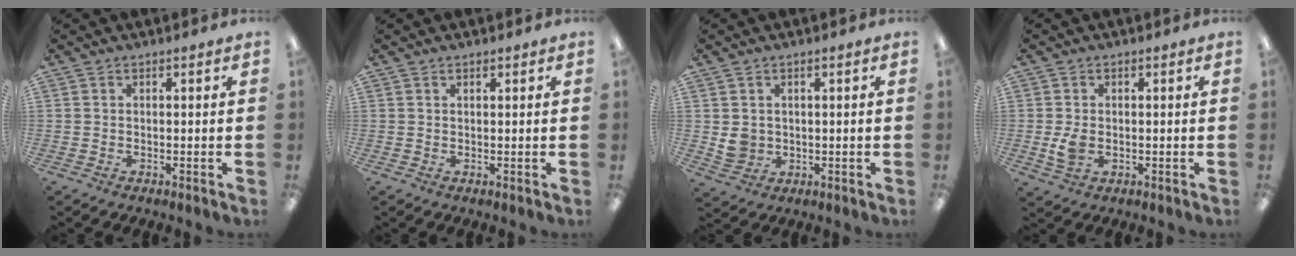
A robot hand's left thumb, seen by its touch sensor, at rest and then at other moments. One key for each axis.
{"total": 0.7, "fx": 0.5, "fy": 0.2, "fz": 0.3, "tx": -0.007, "ty": 0.002, "tz": 0.010}
{"total": 3.8, "fx": 1.0, "fy": 3.5, "fz": 1.0, "tx": -0.009, "ty": -0.001, "tz": 0.020}
{"total": 4.1, "fx": -0.3, "fy": 2.9, "fz": 3.0, "tx": -0.050, "ty": -0.005, "tz": -0.010}